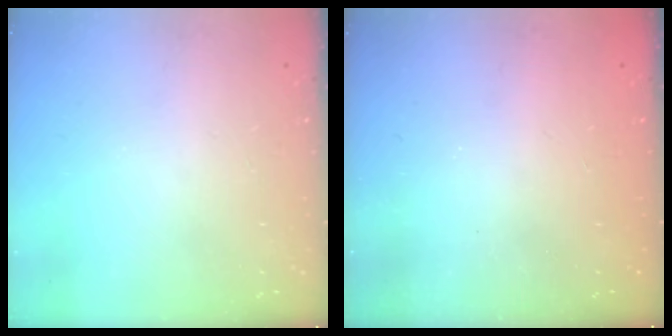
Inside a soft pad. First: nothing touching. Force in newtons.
{"total": 2.4, "press": 2.3, "slide": 0.8}